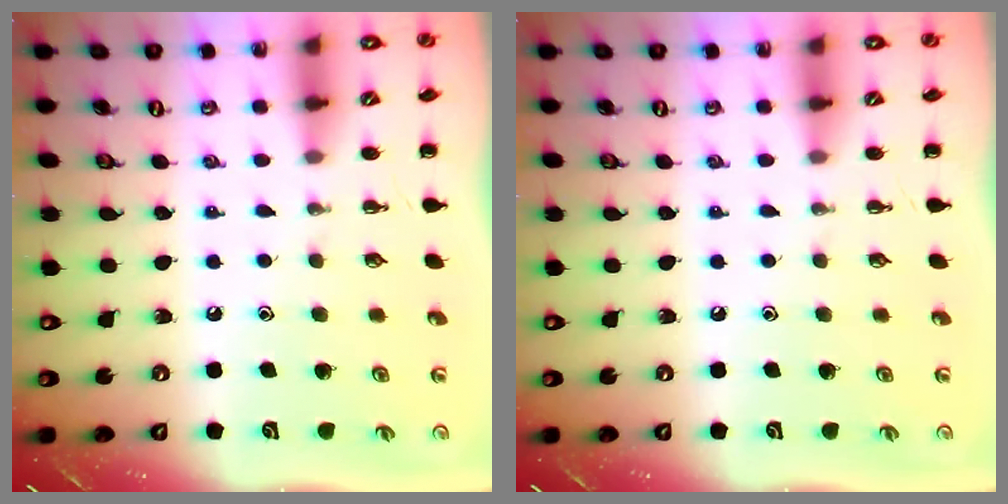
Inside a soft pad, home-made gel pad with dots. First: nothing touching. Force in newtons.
{"total": 0.0}